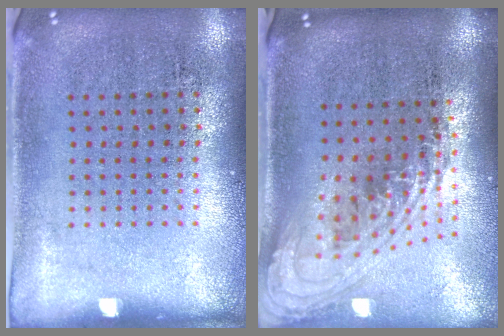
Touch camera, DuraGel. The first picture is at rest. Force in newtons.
{"total": 2.3, "press": 1.7, "slide": 1.6}